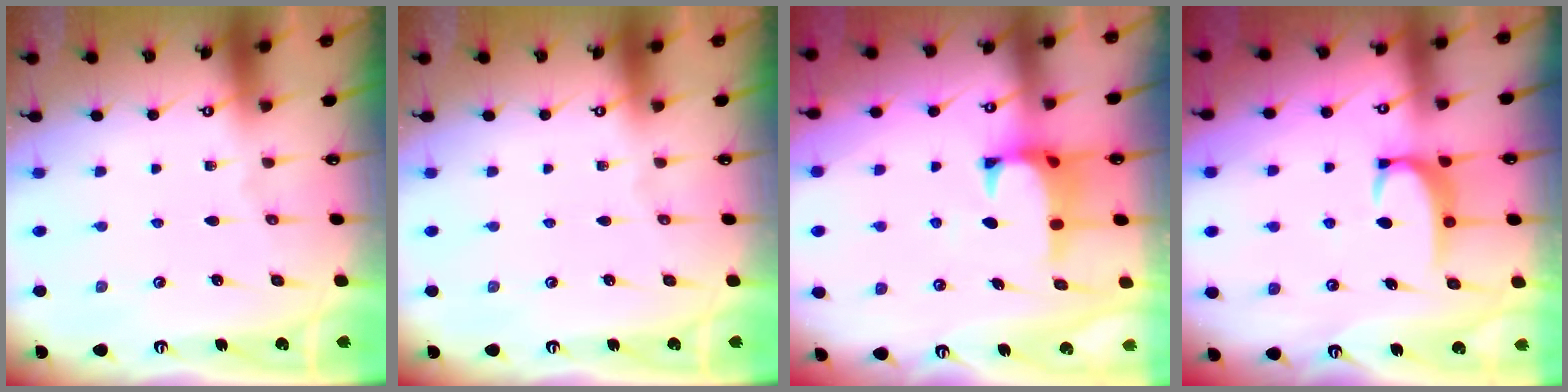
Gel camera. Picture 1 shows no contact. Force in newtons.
{"total": 0.0}
{"total": 1.4, "press": 1.2, "slide": 0.7}
{"total": 3.7, "press": 3.7, "slide": 0.4}